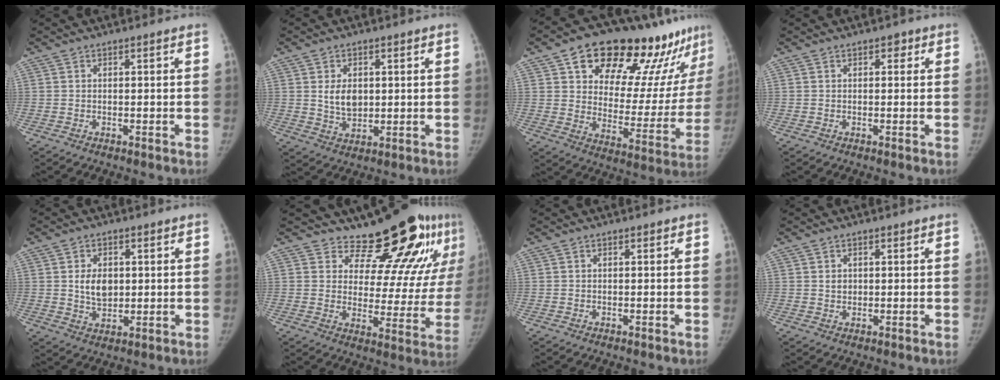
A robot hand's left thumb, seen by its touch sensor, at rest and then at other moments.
{"total": 6.0, "force": [1.1, 4.2, 4.1], "torque": [-0.050, -0.012, 0.028]}
{"total": 25.3, "force": [17.5, 10.9, 14.6], "torque": [-0.160, -0.066, 0.252]}
{"total": 1.5, "force": [0.6, 1.0, 0.8], "torque": [0.004, 0.002, 0.003]}
{"total": 6.1, "force": [1.0, 4.3, 4.2], "torque": [-0.049, -0.009, 0.023]}
{"total": 18.0, "force": [13.6, 7.0, 9.6], "torque": [-0.076, -0.108, 0.175]}
{"total": 0.0}
{"total": 1.9, "force": [0.6, 1.6, 0.8], "torque": [-0.004, -0.003, 0.012]}